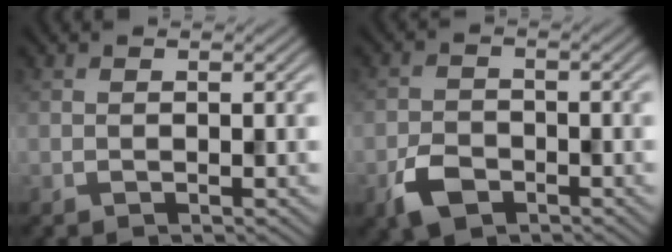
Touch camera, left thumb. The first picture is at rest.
{"total": 4.1, "force": [-2.4, 2.6, 2.2], "torque": [-0.044, -0.007, -0.055]}